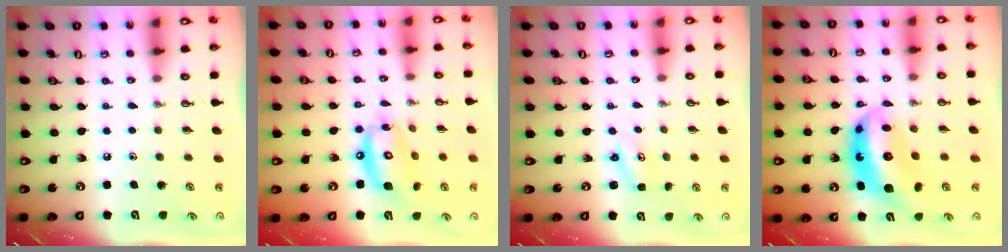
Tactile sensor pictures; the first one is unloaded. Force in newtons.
{"total": 12.9, "press": 12.8, "slide": 1.3}
{"total": 1.9, "press": 1.9, "slide": 0.3}
{"total": 13.7, "press": 13.6, "slide": 1.8}